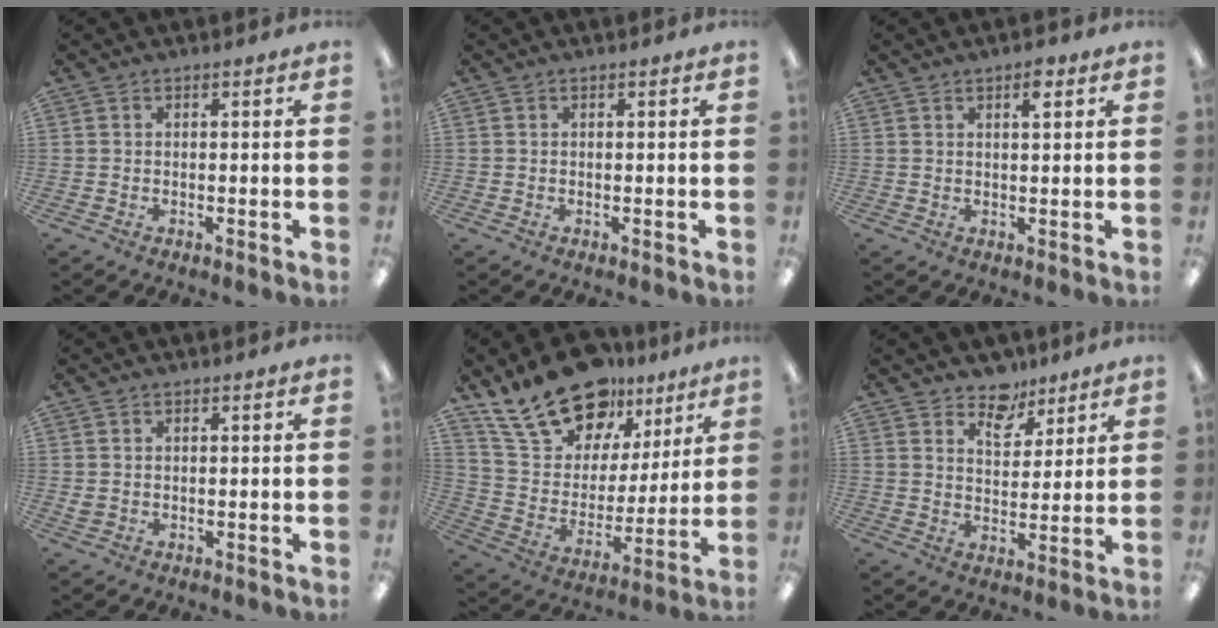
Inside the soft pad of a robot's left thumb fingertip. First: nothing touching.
{"total": 0.0}
{"total": 3.1, "force": [2.2, 1.1, 2.0], "torque": [-0.019, -0.009, 0.033]}
{"total": 1.4, "force": [0.7, 1.0, 0.5], "torque": [-0.010, 0.003, 0.014]}
{"total": 22.1, "force": [16.1, 12.2, 9.0], "torque": [-0.168, -0.099, 0.294]}
{"total": 7.9, "force": [6.2, 4.4, 1.9], "torque": [-0.025, -0.037, 0.113]}